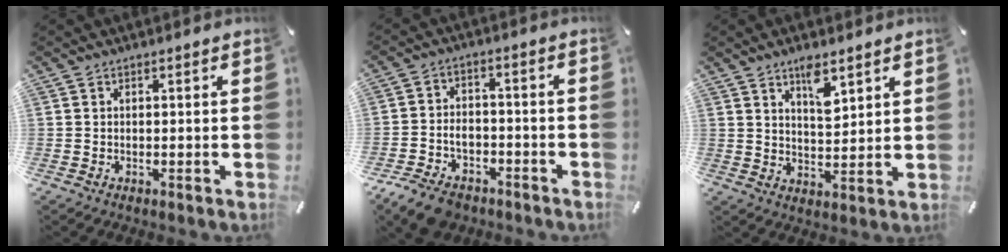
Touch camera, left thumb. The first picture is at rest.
{"total": 7.3, "force": [-4.5, 4.9, 2.8], "torque": [-0.051, 0.033, -0.081]}
{"total": 6.7, "force": [4.8, 2.7, 3.8], "torque": [-0.047, -0.031, 0.080]}